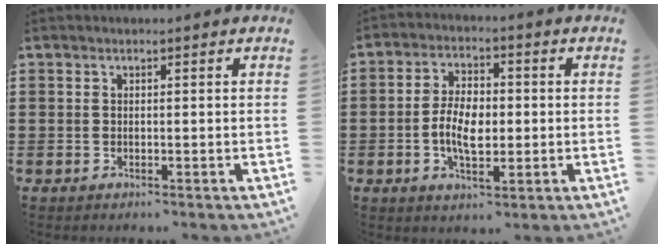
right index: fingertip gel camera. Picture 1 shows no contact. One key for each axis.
{"total": 6.6, "fx": -0.9, "fy": 3.4, "fz": 5.6, "tx": -0.116, "ty": 0.006, "tz": -0.020}